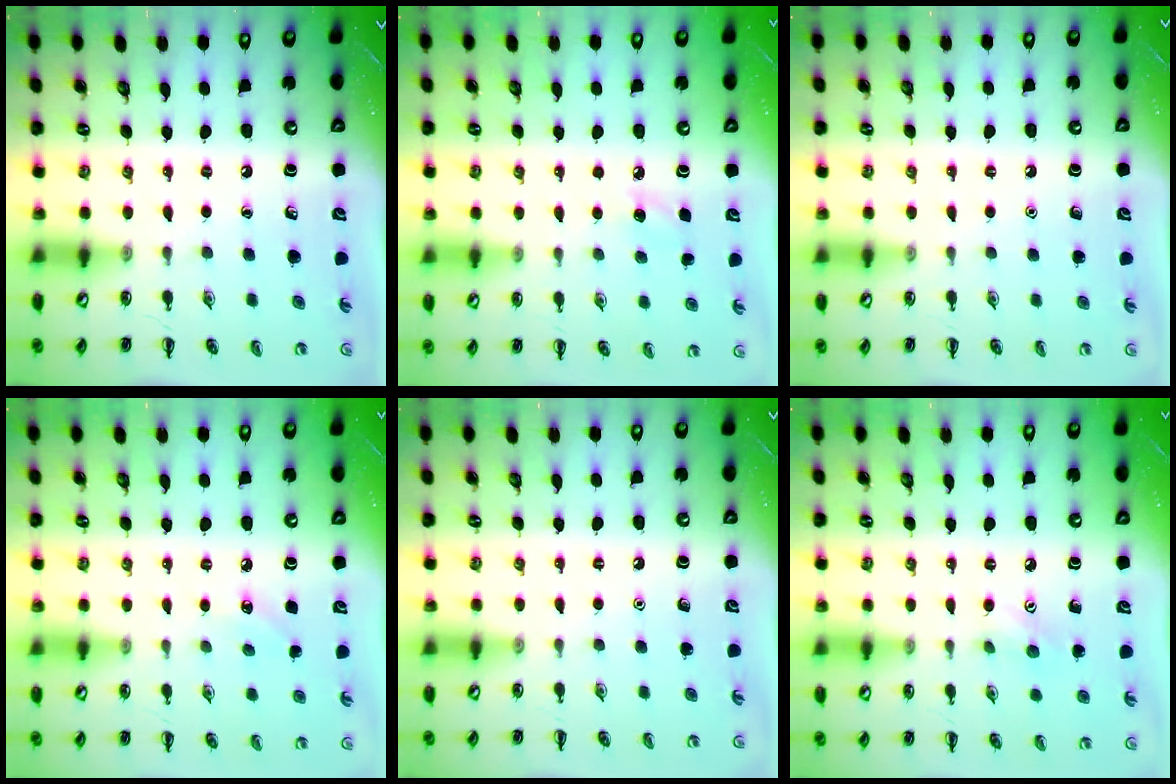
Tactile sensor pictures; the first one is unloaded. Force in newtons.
{"total": 4.3, "press": 4.2, "slide": 1.1}
{"total": 1.6, "press": 1.5, "slide": 0.1}
{"total": 5.6, "press": 5.4, "slide": 1.6}
{"total": 1.6, "press": 1.6, "slide": 0.1}
{"total": 6.5, "press": 6.4, "slide": 1.2}